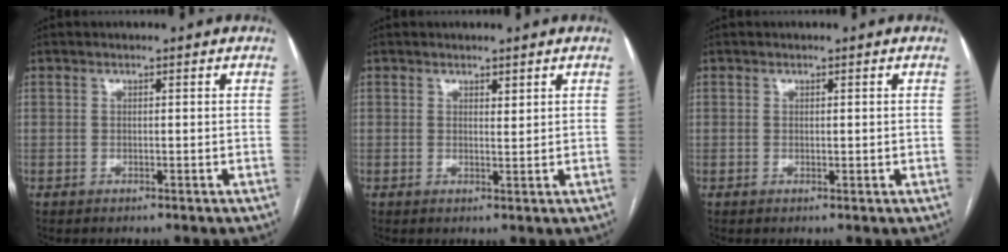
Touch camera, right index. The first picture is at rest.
{"total": 1.1, "force": [0.8, 0.3, 0.6], "torque": [-0.009, -0.006, 0.013]}
{"total": 0.5, "force": [0.2, 0.4, 0.4], "torque": [-0.004, -0.001, 0.004]}